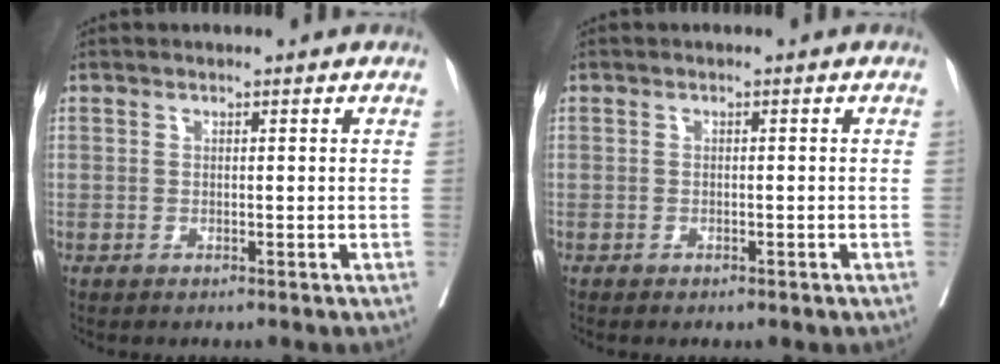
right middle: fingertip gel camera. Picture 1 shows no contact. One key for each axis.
{"total": 1.4, "fx": -1.0, "fy": 0.7, "fz": 0.7, "tx": -0.010, "ty": -0.001, "tz": -0.010}